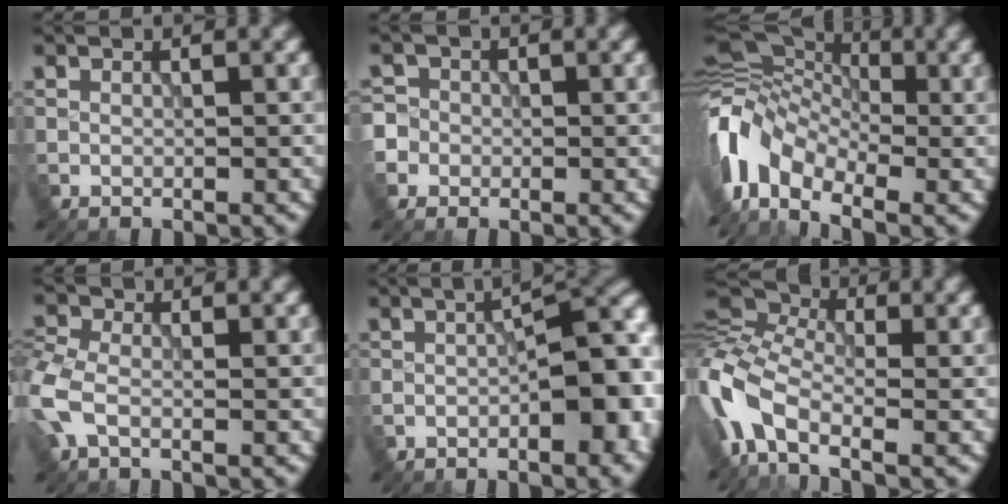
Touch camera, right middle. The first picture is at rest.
{"total": 3.6, "force": [-0.7, 3.5, 0.6], "torque": [0.005, 0.015, -0.035]}
{"total": 9.8, "force": [-2.7, 6.2, 7.1], "torque": [-0.143, -0.002, -0.072]}
{"total": 3.7, "force": [-0.8, 2.4, 2.7], "torque": [-0.075, 0.004, -0.028]}
{"total": 8.0, "force": [-1.4, 3.5, 7.1], "torque": [-0.063, 0.003, -0.025]}
{"total": 9.6, "force": [-3.2, 5.3, 7.4], "torque": [-0.183, 0.004, -0.084]}